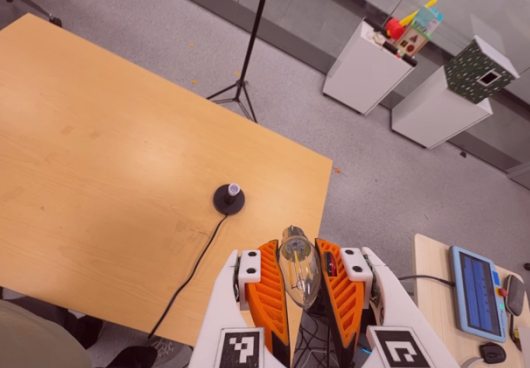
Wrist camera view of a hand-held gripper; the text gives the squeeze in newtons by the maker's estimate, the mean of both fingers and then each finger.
{"total": 22.3, "left": 25.7, "right": 18.9}